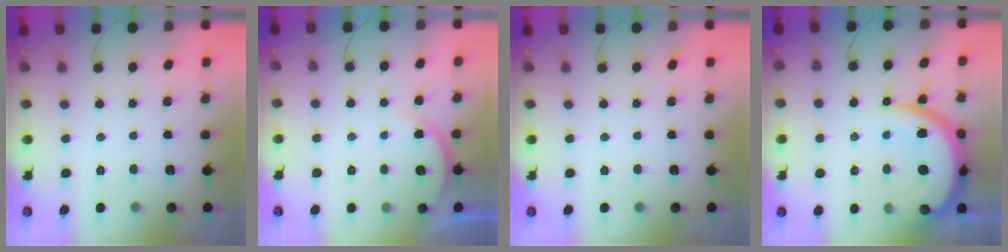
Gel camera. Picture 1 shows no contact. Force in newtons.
{"total": 7.7, "press": 7.7, "slide": 0.4}
{"total": 0.0}
{"total": 14.1, "press": 14.1, "slide": 1.5}